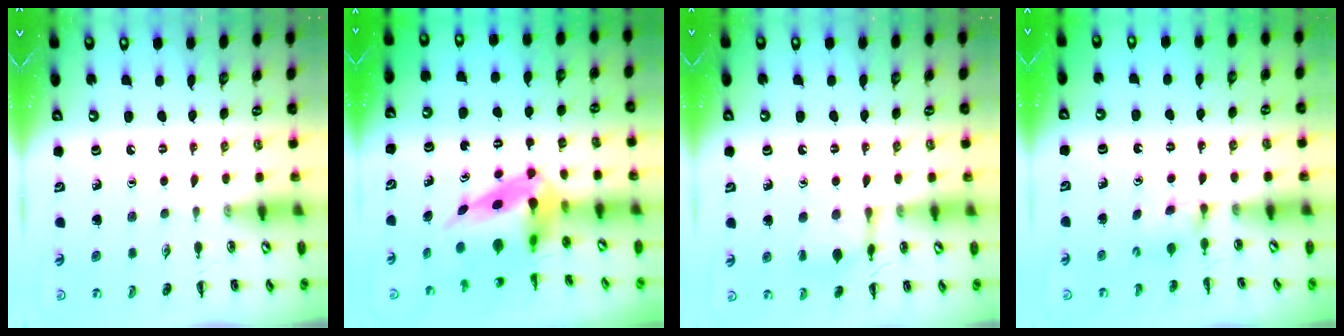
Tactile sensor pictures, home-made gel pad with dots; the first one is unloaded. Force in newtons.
{"total": 8.3, "press": 7.9, "slide": 2.7}
{"total": 10.1, "press": 10.1, "slide": 0.7}
{"total": 2.3, "press": 2.1, "slide": 1.0}